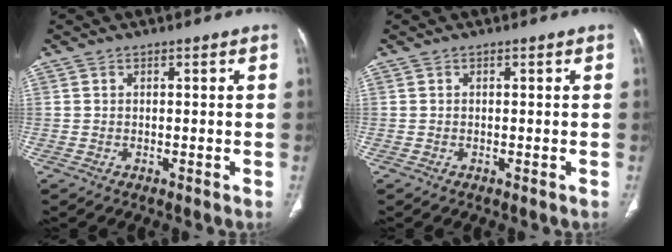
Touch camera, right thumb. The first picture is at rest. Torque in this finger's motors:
{"motor_torque": [0.02, 0.35, -0.50, 0.37, 0.03]}